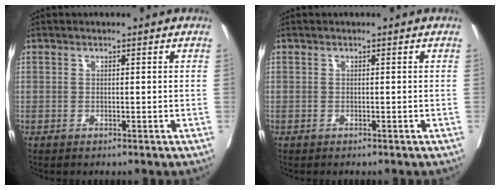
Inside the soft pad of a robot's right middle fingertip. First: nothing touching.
{"total": 0.0}